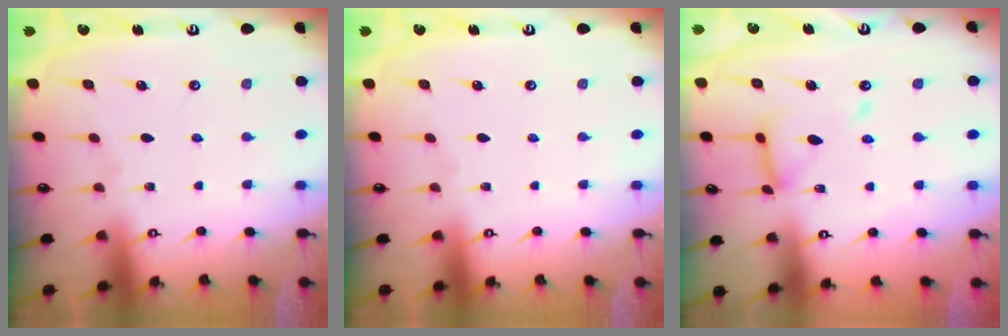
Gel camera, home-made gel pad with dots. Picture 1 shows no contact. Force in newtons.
{"total": 0.0}
{"total": 12.9, "press": 12.9, "slide": 1.2}